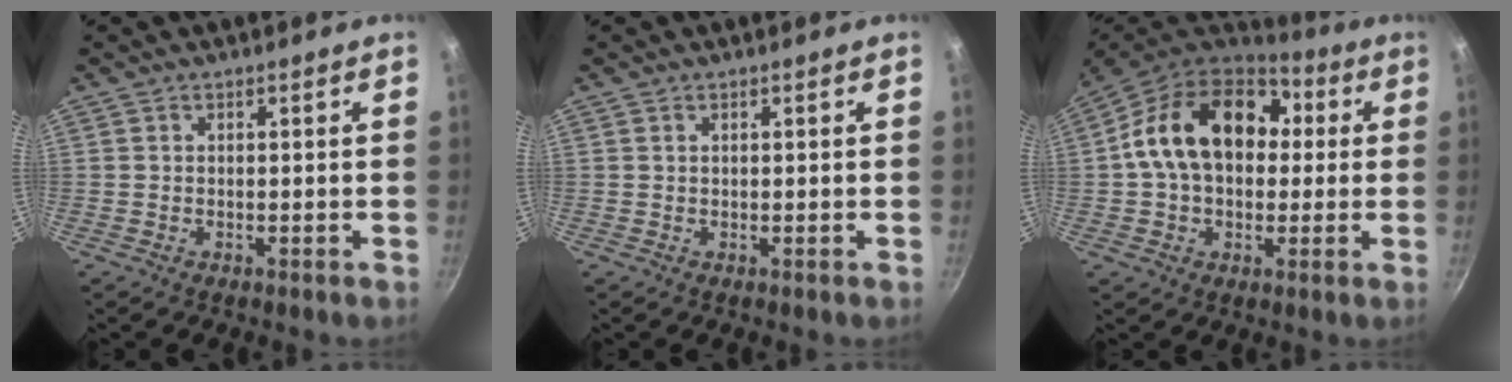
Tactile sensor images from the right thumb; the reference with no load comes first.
{"total": 0.0}
{"total": 20.4, "force": [2.2, 14.1, 14.6], "torque": [-0.235, 0.036, 0.029]}